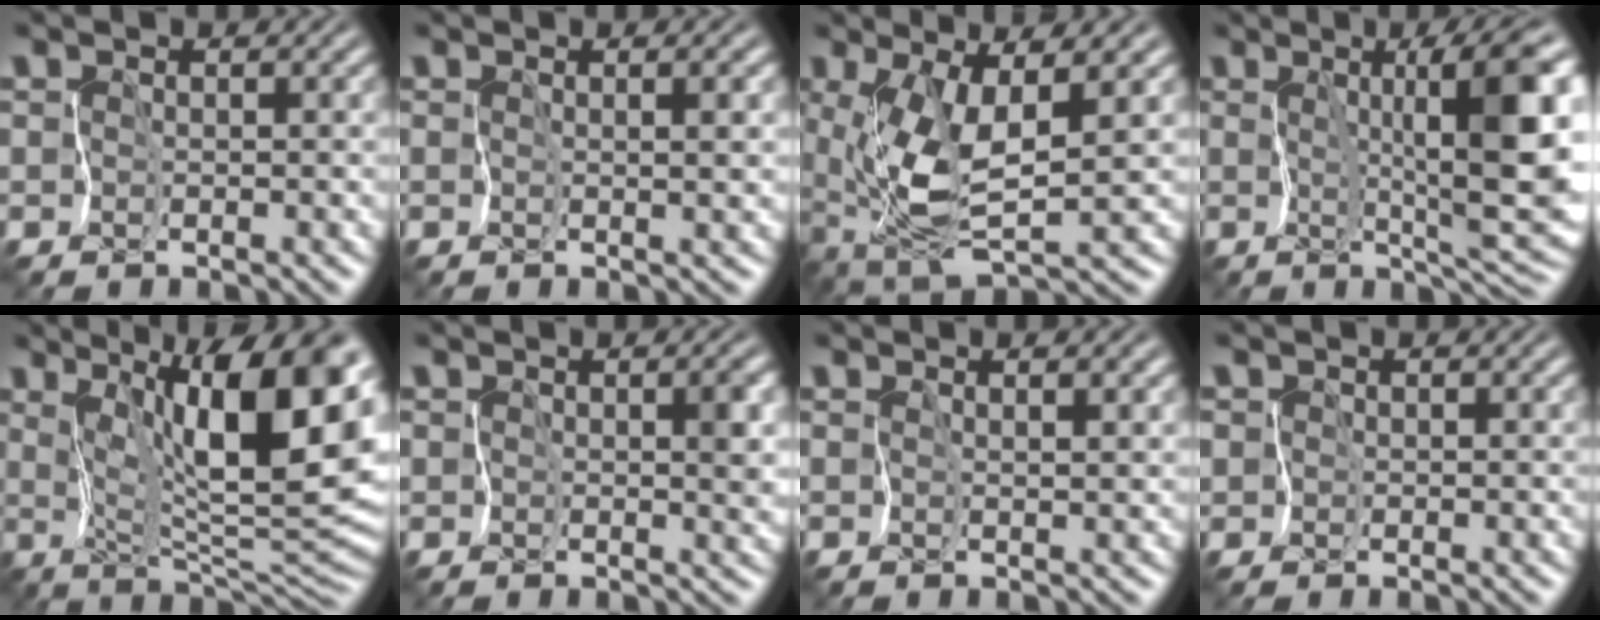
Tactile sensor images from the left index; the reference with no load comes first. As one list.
[{"total": 2.6, "force": [0.5, 0.7, 2.4], "torque": [-0.031, -0.003, 0.012]}, {"total": 6.5, "force": [0.4, 2.2, 6.1], "torque": [-0.133, -0.014, 0.010]}, {"total": 10.7, "force": [1.7, 1.9, 10.3], "torque": [-0.145, -0.001, 0.026]}, {"total": 13.5, "force": [4.5, 4.0, 12.0], "torque": [-0.163, -0.008, 0.075]}, {"total": 3.3, "force": [0.5, 1.5, 2.9], "torque": [-0.041, -0.004, 0.010]}, {"total": 1.7, "force": [1.0, 0.3, 1.3], "torque": [-0.019, -0.005, 0.016]}, {"total": 0.6, "force": [0.2, 0.6, -0.2], "torque": [0.006, -0.003, 0.001]}]